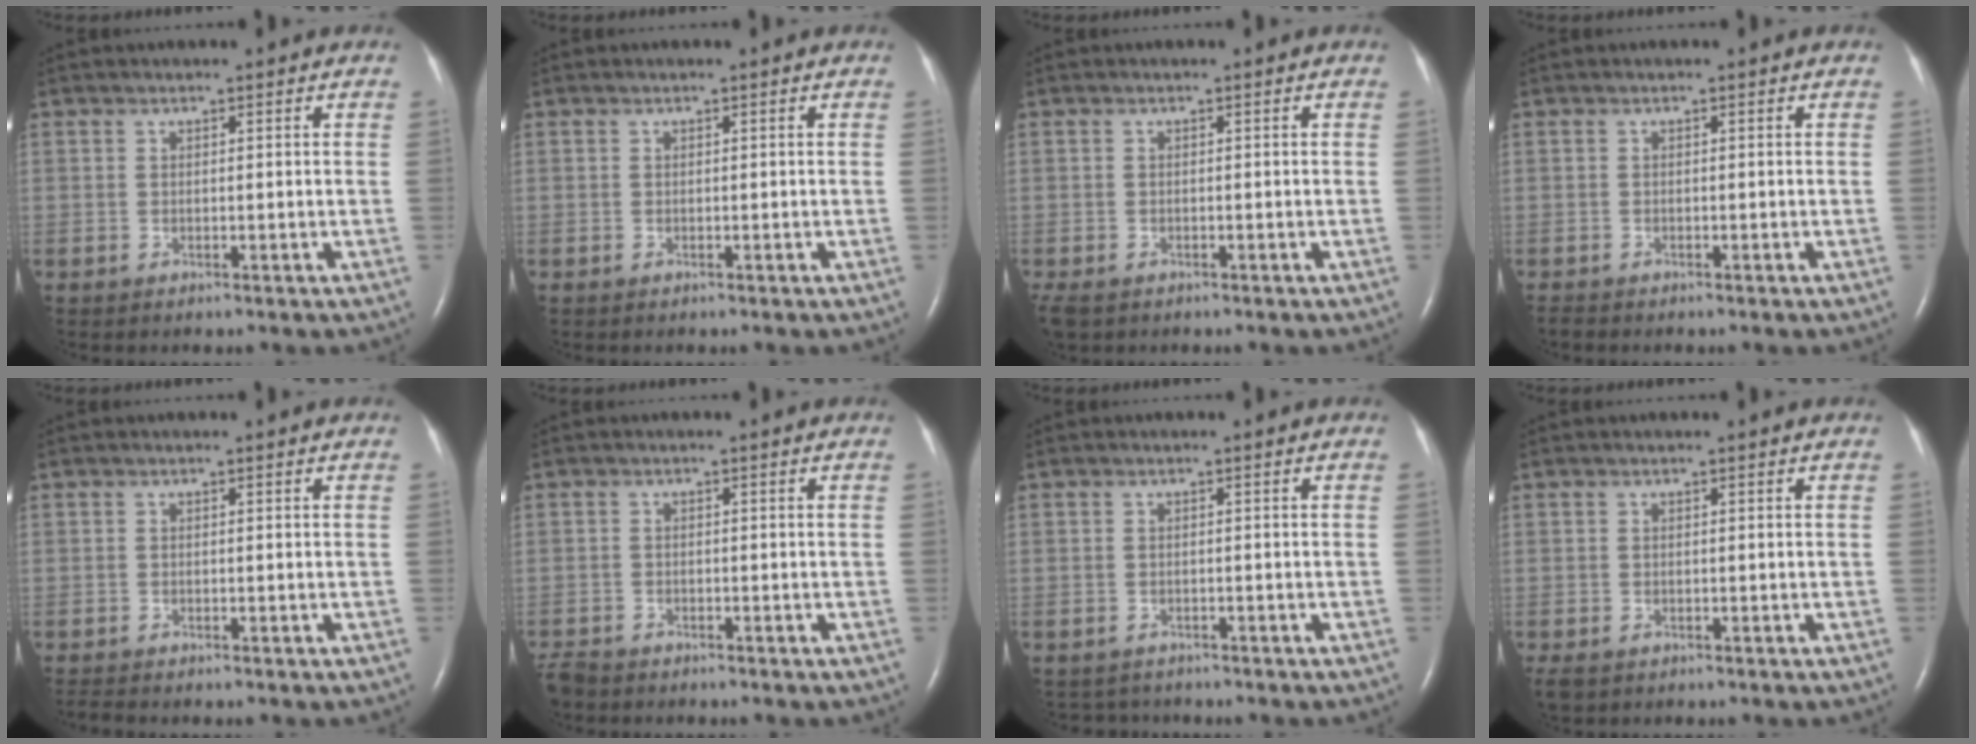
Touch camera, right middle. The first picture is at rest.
{"total": 0.0}
{"total": 3.1, "force": [-2.2, 1.8, 1.3], "torque": [-0.028, -0.006, -0.035]}
{"total": 0.7, "force": [-0.7, 0.0, 0.0], "torque": [-0.008, -0.004, -0.013]}
{"total": 1.0, "force": [-1.0, -0.2, 0.0], "torque": [-0.010, -0.008, -0.018]}
{"total": 3.3, "force": [-3.1, 1.1, 0.5], "torque": [-0.013, -0.009, -0.058]}
{"total": 2.4, "force": [-2.2, 0.9, -0.4], "torque": [0.003, -0.005, -0.032]}
{"total": 2.2, "force": [-1.5, 1.3, 1.0], "torque": [-0.023, -0.005, -0.021]}